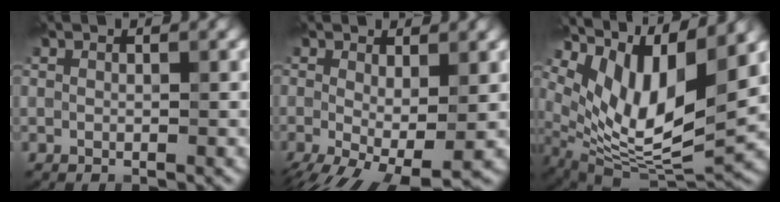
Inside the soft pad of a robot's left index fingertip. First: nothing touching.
{"total": 7.5, "force": [-2.1, 3.1, 6.5], "torque": [-0.126, -0.023, -0.024]}
{"total": 11.2, "force": [5.0, 4.2, 9.1], "torque": [-0.174, -0.007, 0.102]}